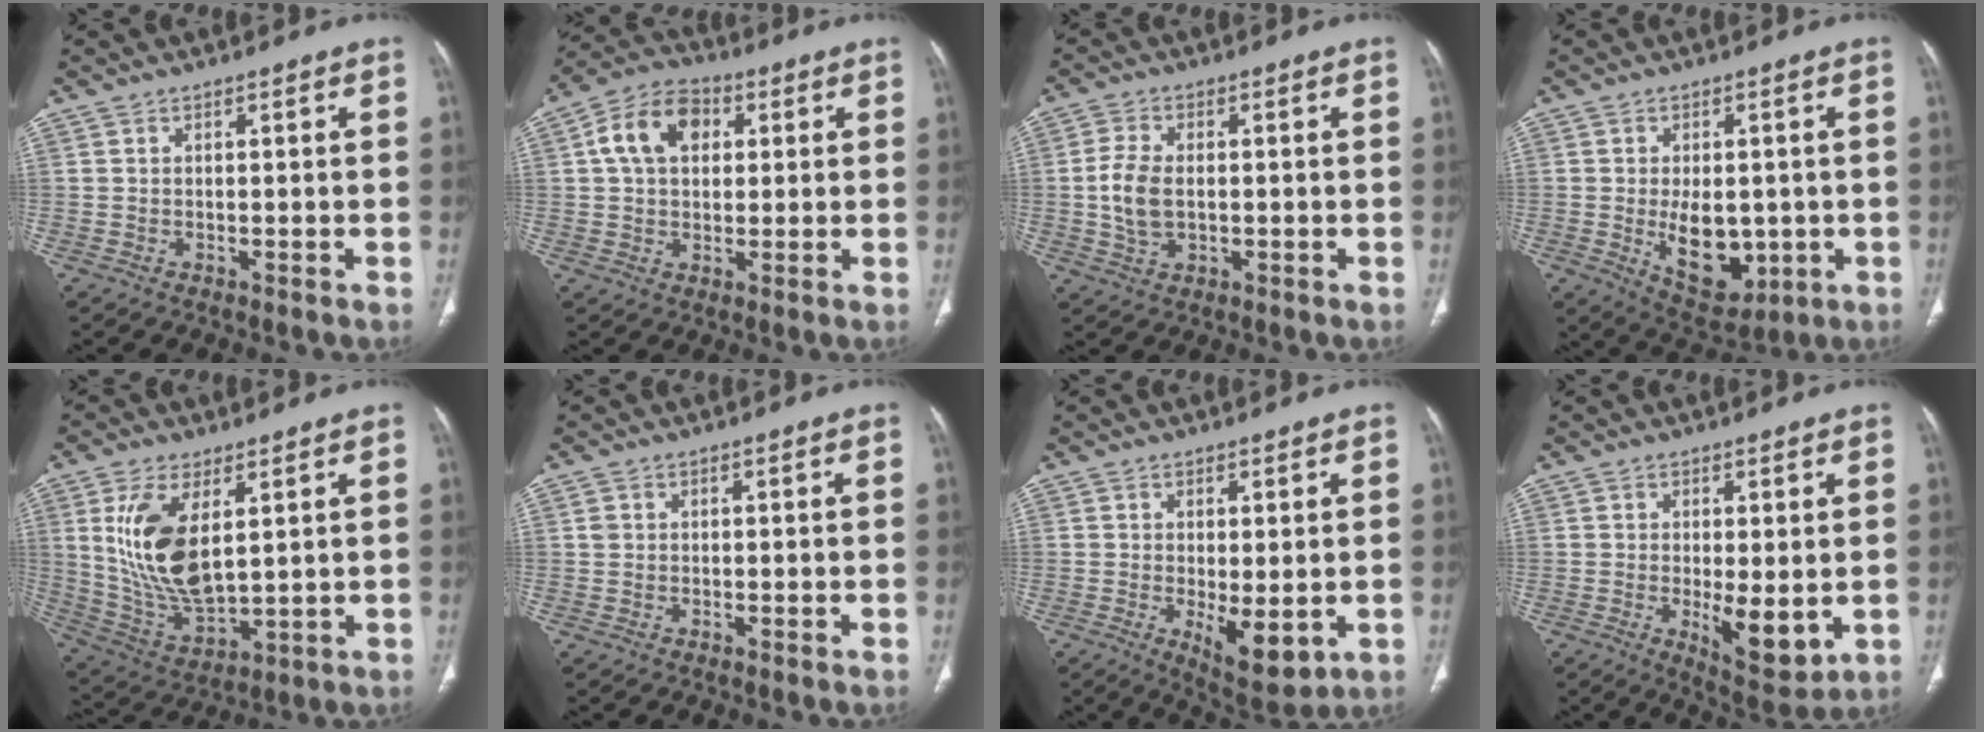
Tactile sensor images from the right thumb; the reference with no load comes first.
{"total": 11.3, "force": [2.9, 7.9, 7.6], "torque": [-0.118, 0.017, 0.041]}
{"total": 6.9, "force": [-0.2, 4.2, 5.4], "torque": [-0.117, 0.001, -0.002]}
{"total": 11.3, "force": [-1.6, 6.8, 8.9], "torque": [-0.106, -0.011, -0.004]}
{"total": 15.0, "force": [4.1, 7.1, 12.5], "torque": [-0.244, -0.026, 0.098]}
{"total": 1.0, "force": [0.2, 0.9, 0.4], "torque": [-0.004, 0.002, 0.005]}
{"total": 8.1, "force": [-1.5, 3.4, 7.2], "torque": [-0.100, -0.023, -0.012]}
{"total": 8.7, "force": [-1.1, 3.4, 7.9], "torque": [-0.109, -0.025, -0.006]}